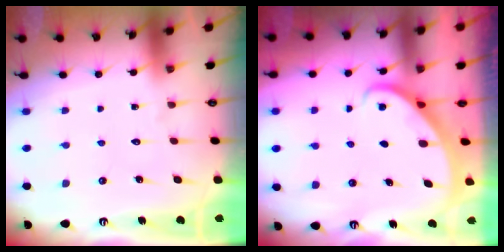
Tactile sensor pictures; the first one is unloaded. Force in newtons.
{"total": 2.1, "press": 2.1, "slide": 0.1}